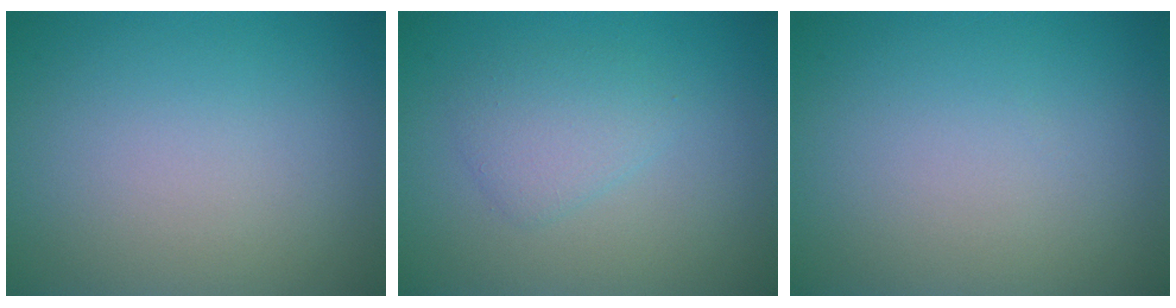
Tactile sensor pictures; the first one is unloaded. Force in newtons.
{"total": 2.2, "press": 2.2, "slide": 0.0}
{"total": 0.0}